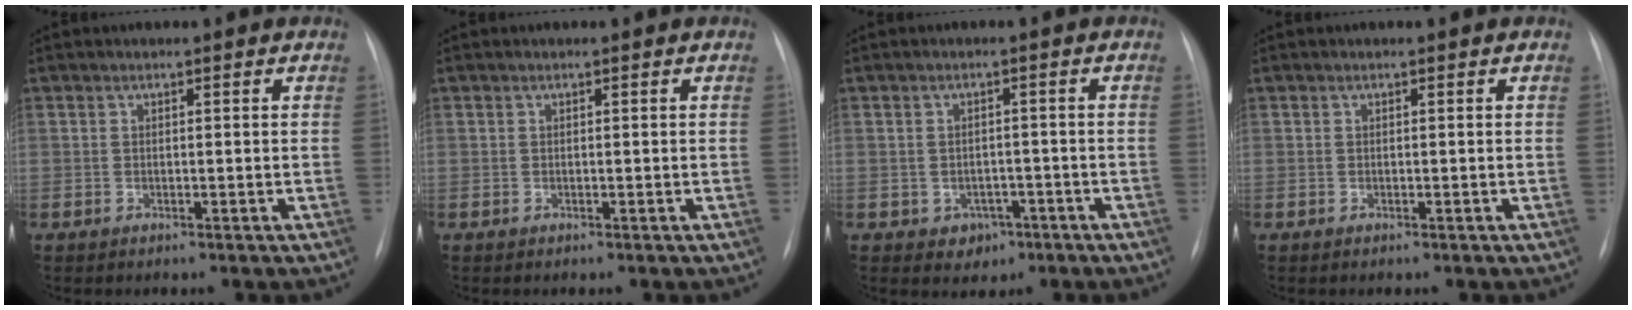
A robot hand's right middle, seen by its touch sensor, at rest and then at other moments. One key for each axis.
{"total": 0.0}
{"total": 3.2, "fx": -1.5, "fy": 2.6, "fz": 1.1, "tx": -0.010, "ty": 0.010, "tz": -0.009}
{"total": 0.0}